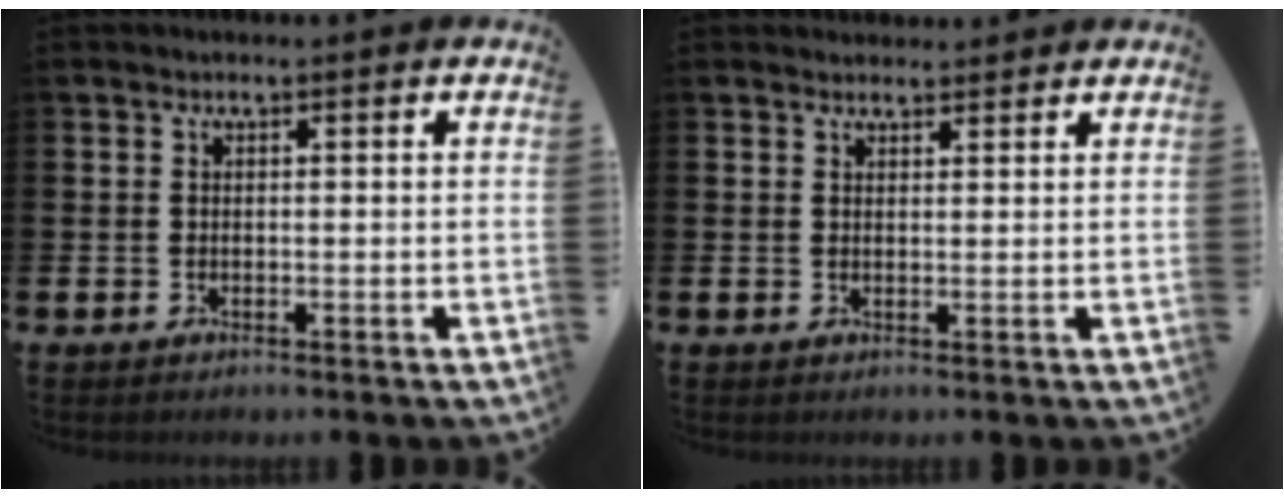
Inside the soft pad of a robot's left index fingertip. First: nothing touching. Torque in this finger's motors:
{"motor_torque": [0.94, -1.20, 0.18, 0.07]}